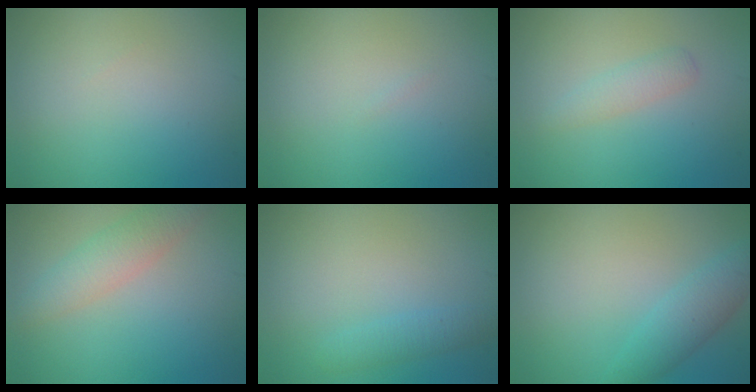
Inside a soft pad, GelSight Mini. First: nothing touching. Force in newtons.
{"total": 0.0}
{"total": 1.4, "press": 1.4, "slide": 0.0}
{"total": 2.9, "press": 2.9, "slide": 0.1}
{"total": 1.6, "press": 1.6, "slide": 0.0}
{"total": 2.7, "press": 2.7, "slide": 0.1}